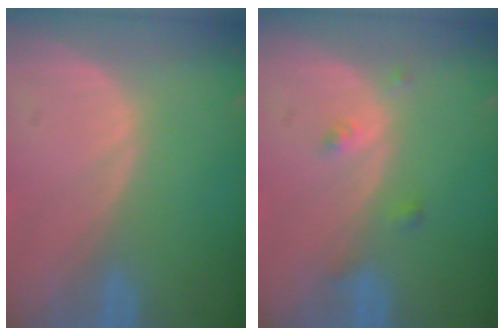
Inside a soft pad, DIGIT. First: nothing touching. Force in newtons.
{"total": 1.8, "press": 1.8, "slide": 0.1}